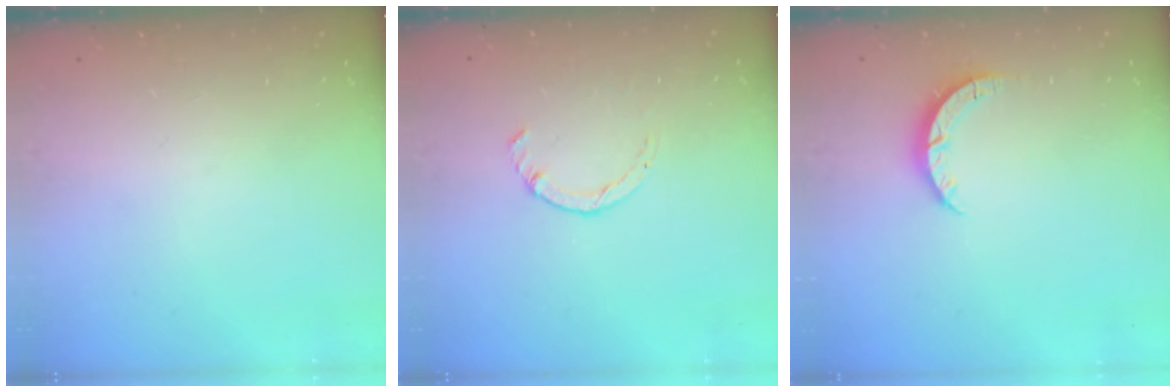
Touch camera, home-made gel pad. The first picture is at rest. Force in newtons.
{"total": 2.2, "press": 2.1, "slide": 0.4}
{"total": 3.5, "press": 3.5, "slide": 0.3}